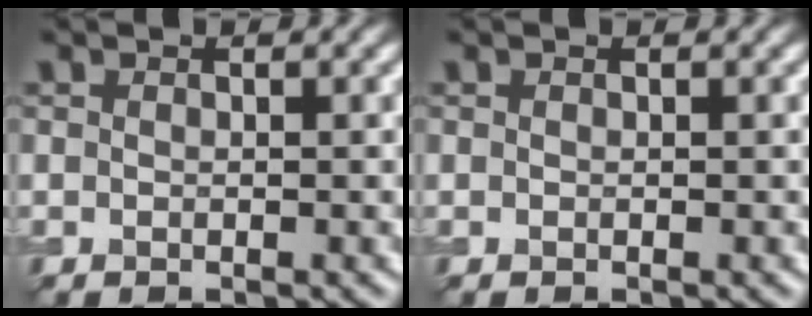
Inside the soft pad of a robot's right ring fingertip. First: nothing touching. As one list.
[{"total": 0.0}]